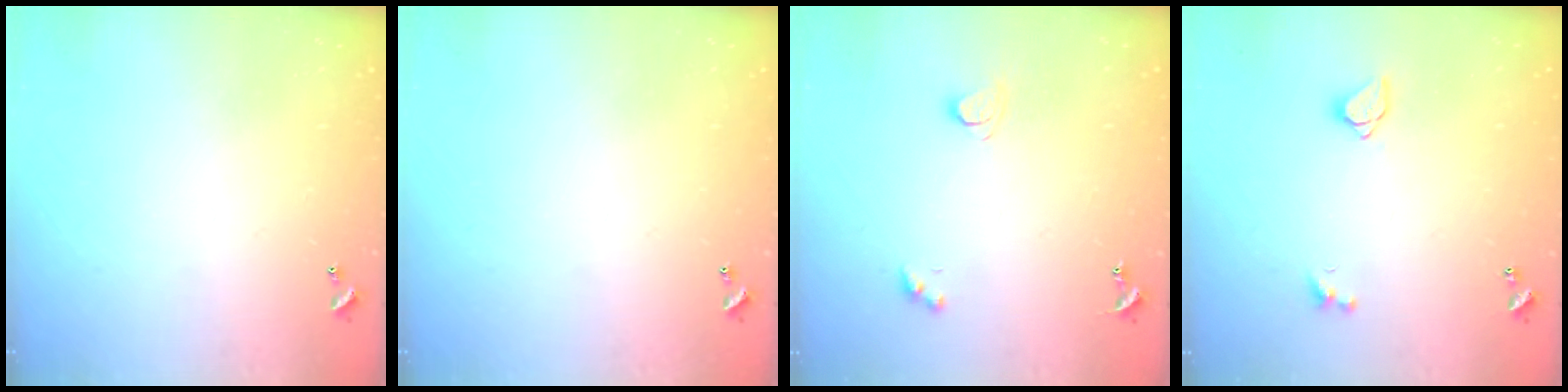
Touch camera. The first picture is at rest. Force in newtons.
{"total": 0.0}
{"total": 1.7, "press": 1.7, "slide": 0.3}
{"total": 1.5, "press": 1.5, "slide": 0.3}